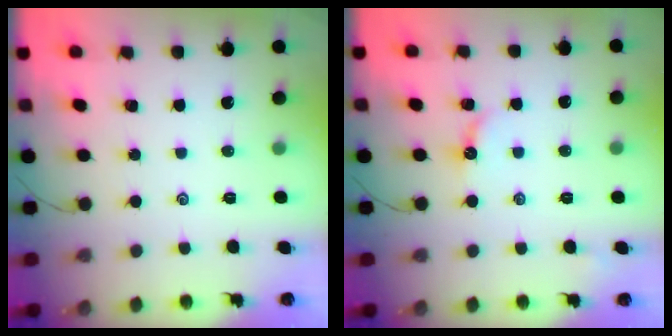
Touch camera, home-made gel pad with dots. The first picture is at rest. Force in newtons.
{"total": 5.6, "press": 5.6, "slide": 0.6}